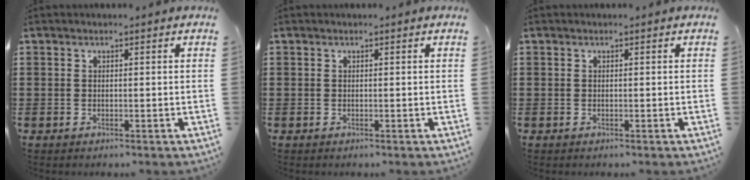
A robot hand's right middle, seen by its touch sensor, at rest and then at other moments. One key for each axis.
{"total": 0.0}
{"total": 0.0}